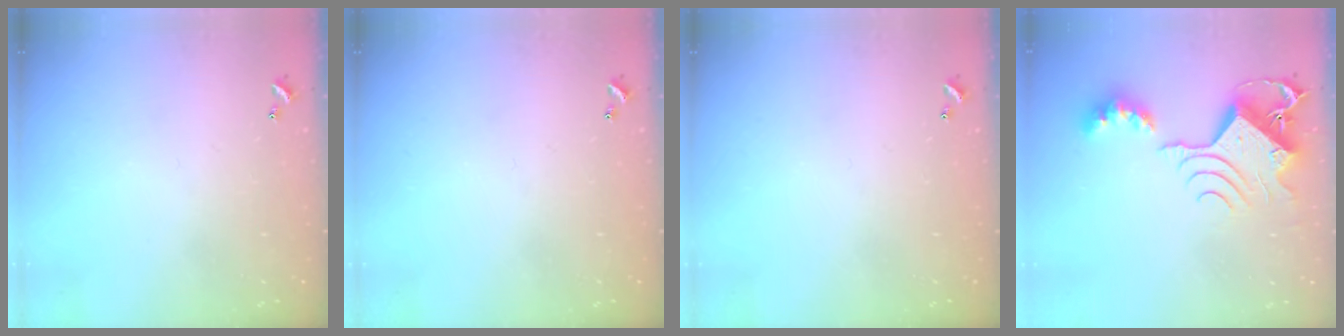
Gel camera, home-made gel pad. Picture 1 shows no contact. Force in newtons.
{"total": 0.0}
{"total": 0.0}
{"total": 11.3, "press": 11.2, "slide": 1.0}